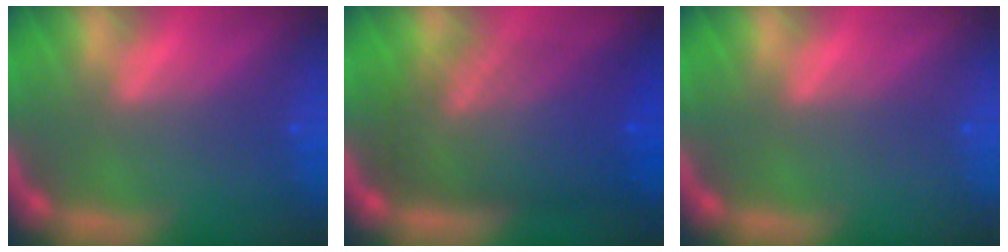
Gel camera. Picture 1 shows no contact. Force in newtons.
{"total": 9.6}
{"total": 0.0}